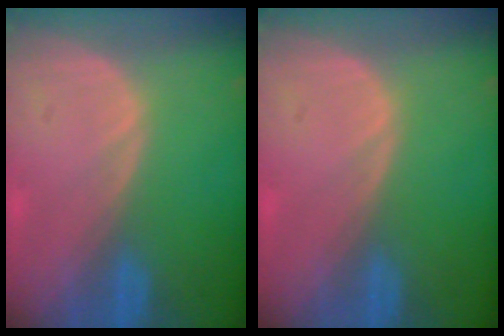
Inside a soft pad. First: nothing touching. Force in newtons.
{"total": 0.0}